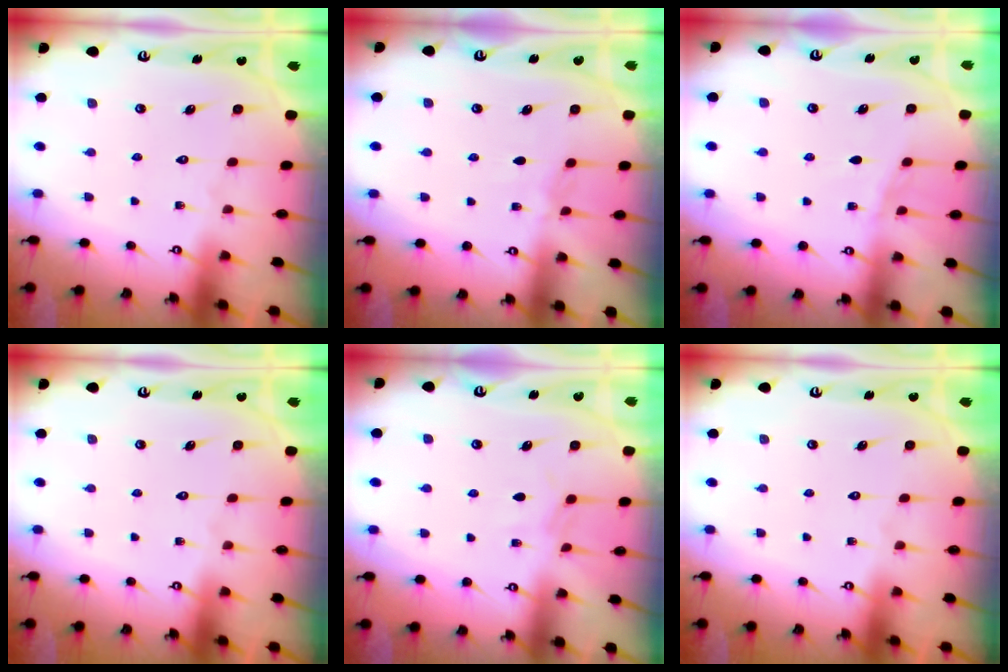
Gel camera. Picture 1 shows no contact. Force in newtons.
{"total": 2.9, "press": 2.9, "slide": 0.5}
{"total": 4.7, "press": 4.7, "slide": 0.6}
{"total": 0.0}
{"total": 3.6, "press": 3.6, "slide": 0.6}
{"total": 0.0}